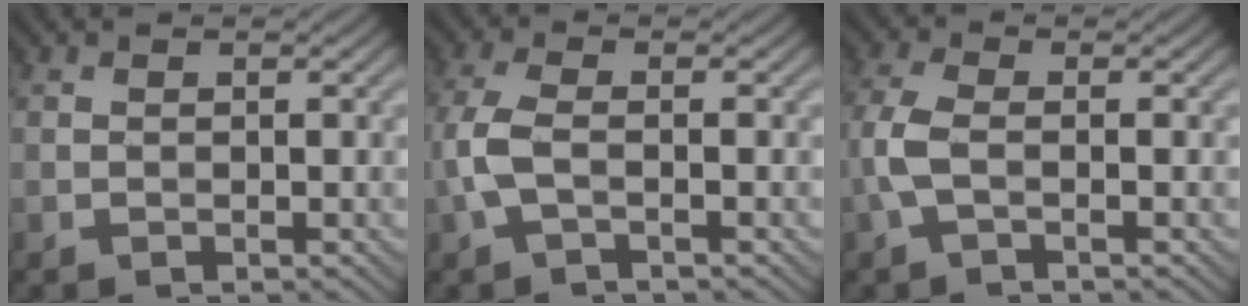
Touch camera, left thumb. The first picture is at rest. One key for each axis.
{"total": 4.1, "fx": -1.1, "fy": 1.6, "fz": 3.7, "tx": -0.100, "ty": 0.002, "tz": -0.030}
{"total": 3.7, "fx": -1.0, "fy": 1.3, "fz": 3.3, "tx": -0.090, "ty": 0.003, "tz": -0.029}